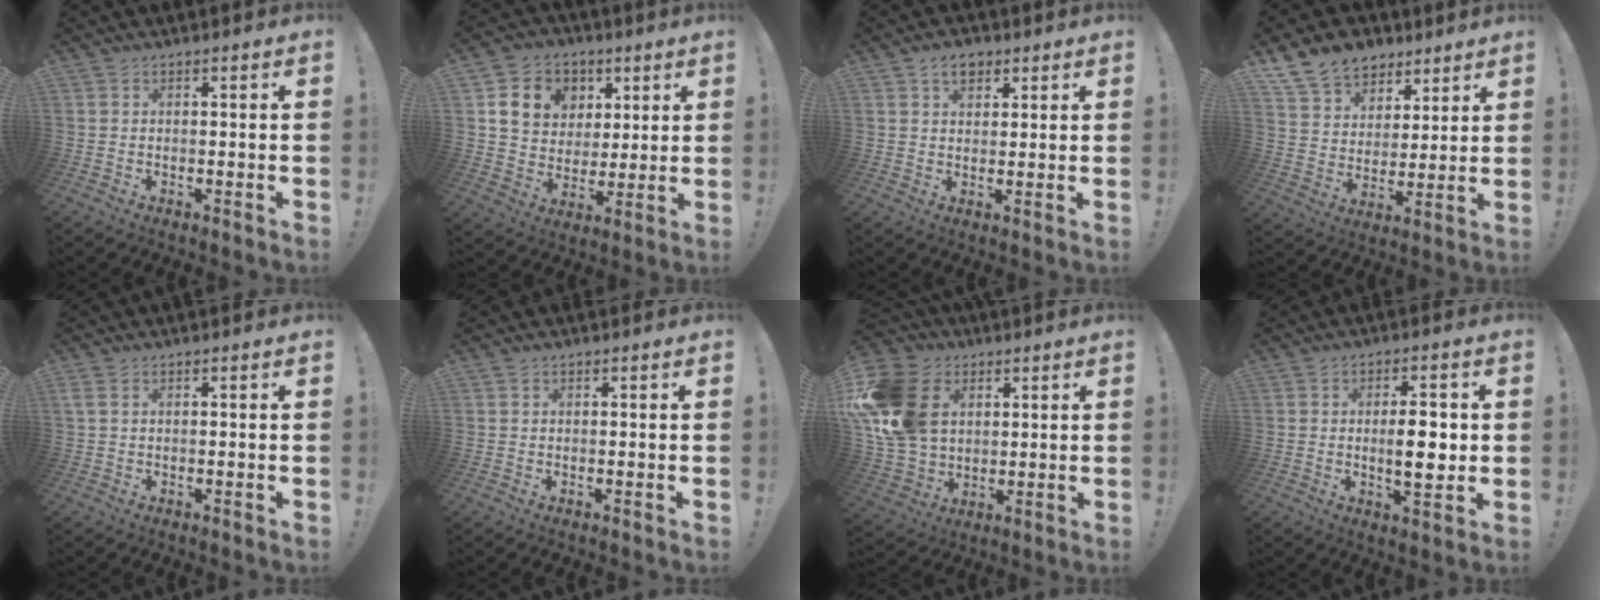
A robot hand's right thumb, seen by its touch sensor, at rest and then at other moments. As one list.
[{"total": 12.8, "force": [4.6, 10.8, 5.0], "torque": [-0.073, -0.013, 0.098]}, {"total": 5.4, "force": [3.1, 3.6, 2.7], "torque": [-0.037, -0.004, 0.055]}, {"total": 13.5, "force": [9.1, 9.3, 3.8], "torque": [-0.063, -0.058, 0.178]}, {"total": 1.3, "force": [0.6, 0.4, 1.1], "torque": [-0.023, 0.002, 0.012]}, {"total": 0.0}, {"total": 20.4, "force": [4.8, 15.8, 12.1], "torque": [-0.228, -0.012, 0.098]}, {"total": 8.2, "force": [-0.2, 2.8, 7.7], "torque": [-0.109, -0.006, -0.011]}]